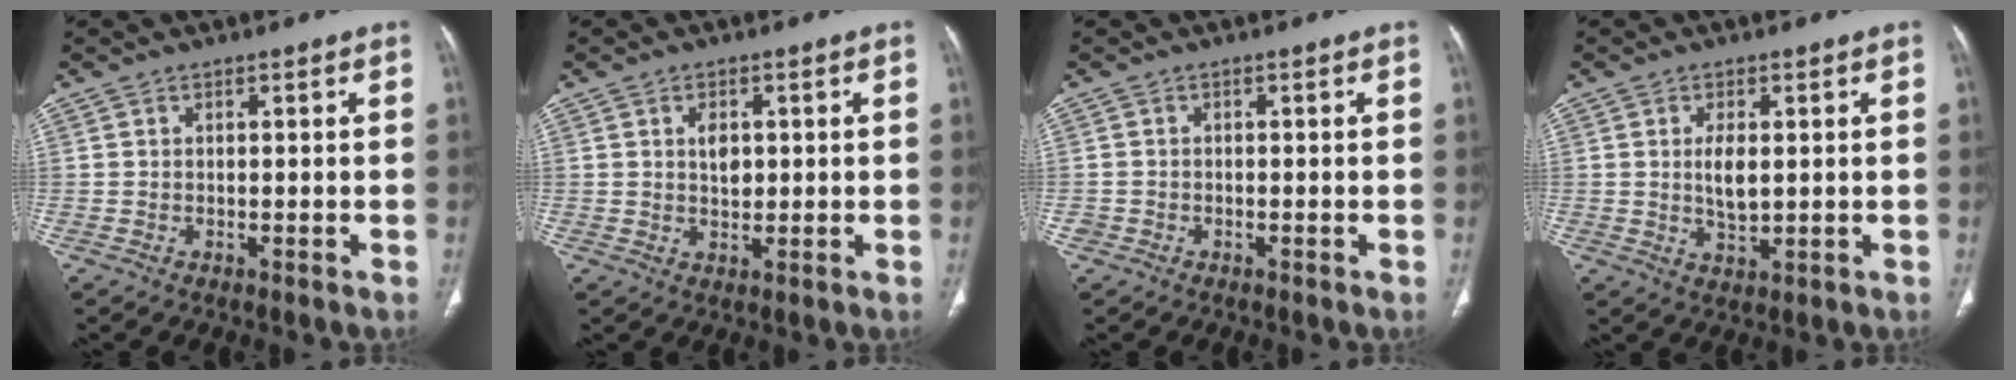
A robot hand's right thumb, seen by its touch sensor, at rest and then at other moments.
{"total": 3.4, "force": [0.8, 2.2, 2.5], "torque": [-0.030, -0.003, 0.015]}
{"total": 1.0, "force": [-0.5, 0.8, 0.1], "torque": [-0.001, 0.003, -0.013]}
{"total": 4.4, "force": [0.6, 2.1, 3.9], "torque": [-0.071, -0.012, 0.016]}